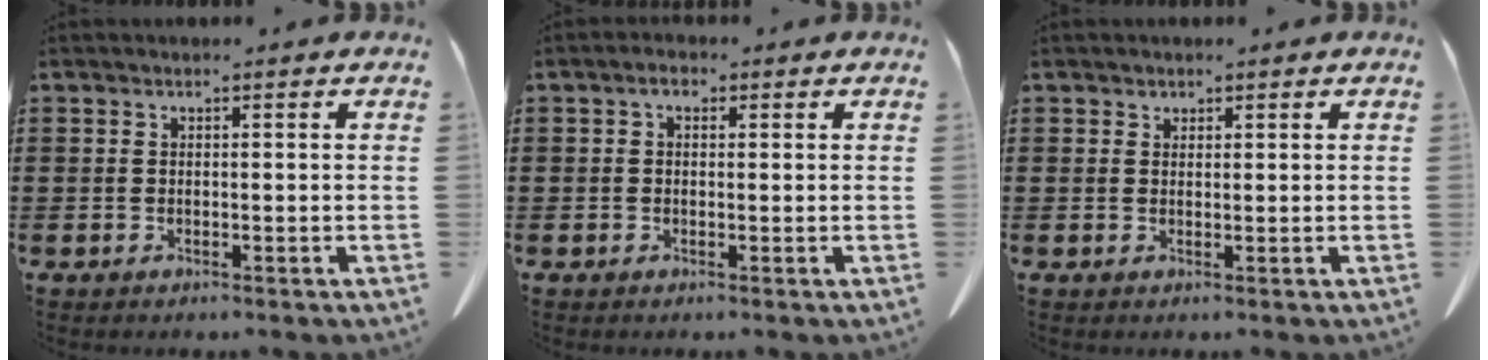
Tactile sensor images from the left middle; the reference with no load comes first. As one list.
[{"total": 1.8, "force": [0.3, 1.1, 1.4], "torque": [-0.031, 0.007, 0.005]}, {"total": 1.0, "force": [0.8, 0.5, 0.0], "torque": [-0.002, 0.000, 0.017]}]